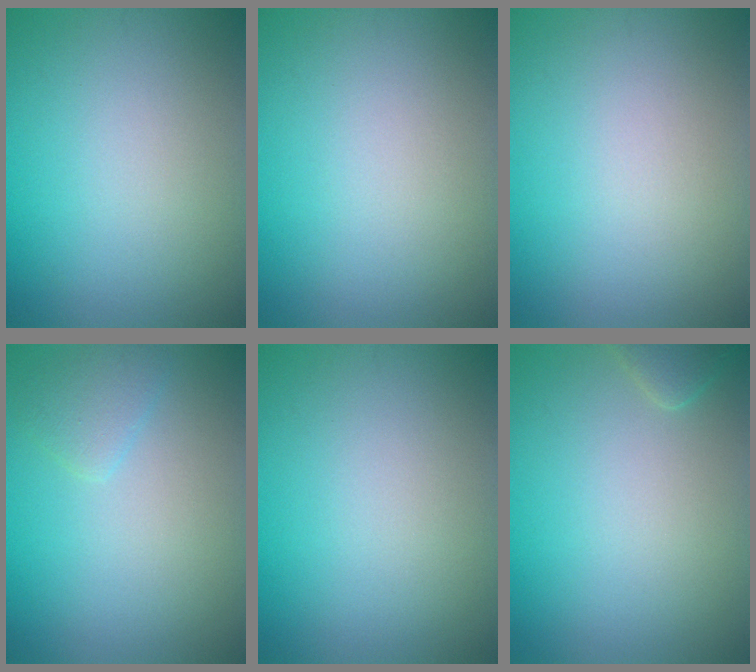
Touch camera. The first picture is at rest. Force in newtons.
{"total": 0.0}
{"total": 0.0}
{"total": 1.5, "press": 1.5, "slide": 0.1}
{"total": 0.0}
{"total": 1.4, "press": 1.4, "slide": 0.2}